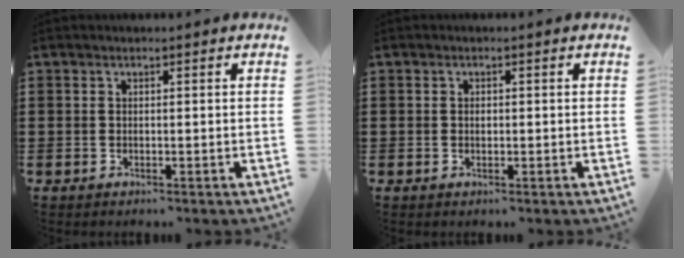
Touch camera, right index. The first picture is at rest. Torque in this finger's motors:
{"motor_torque": [0.57, 1.05, 0.08, 0.02]}